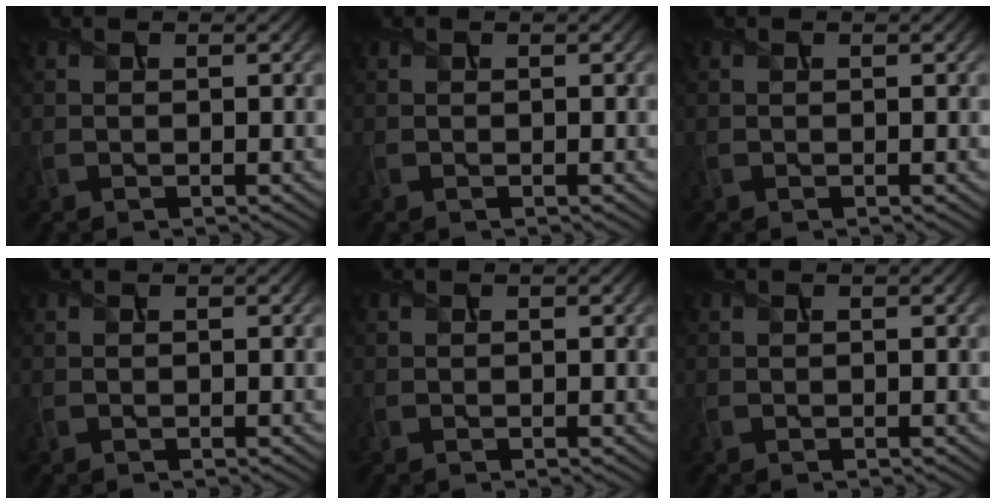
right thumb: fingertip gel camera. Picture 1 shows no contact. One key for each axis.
{"total": 0.0}
{"total": 0.0}
{"total": 0.0}
{"total": 0.0}
{"total": 0.0}